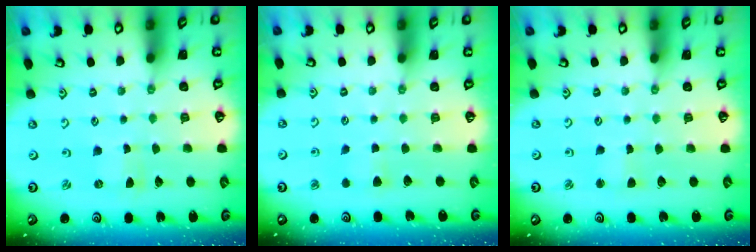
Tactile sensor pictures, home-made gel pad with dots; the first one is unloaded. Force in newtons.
{"total": 4.1, "press": 4.1, "slide": 0.5}
{"total": 2.2, "press": 2.2, "slide": 0.2}